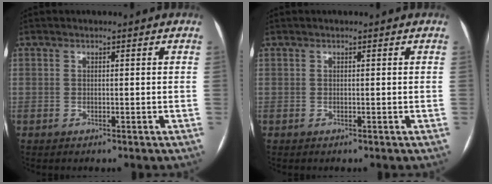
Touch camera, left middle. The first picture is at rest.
{"total": 0.0}